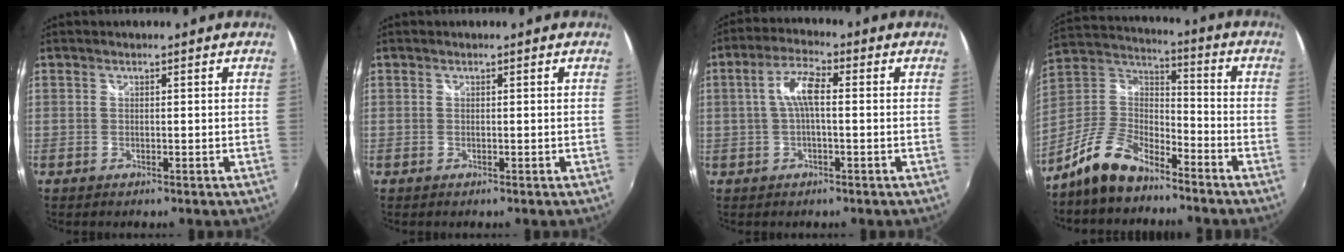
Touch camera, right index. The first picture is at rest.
{"total": 0.0}
{"total": 5.8, "force": [0.1, 1.7, 5.6], "torque": [-0.112, 0.015, 0.003]}
{"total": 12.7, "force": [-9.2, 5.1, 7.2], "torque": [-0.166, 0.012, -0.177]}